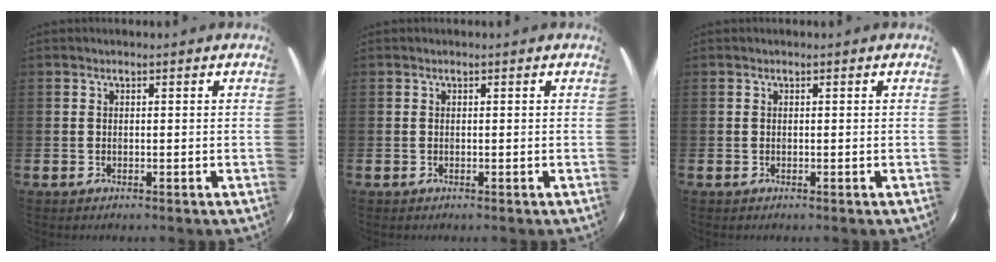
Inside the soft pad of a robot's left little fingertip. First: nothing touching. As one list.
[{"total": 0.0}, {"total": 0.0}]